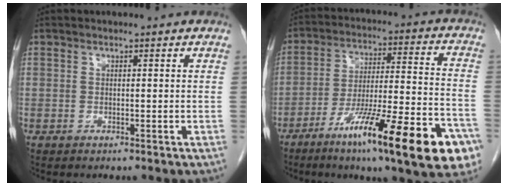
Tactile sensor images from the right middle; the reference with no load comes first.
{"total": 22.7, "force": [-12.3, 2.4, 18.9], "torque": [-0.231, -0.018, -0.189]}